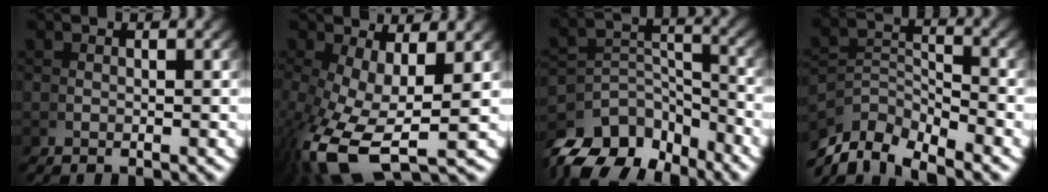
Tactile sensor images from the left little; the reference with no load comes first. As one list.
[{"total": 7.1, "force": [-2.4, 3.1, 5.9], "torque": [-0.152, -0.055, -0.007]}, {"total": 8.3, "force": [-5.1, 4.8, 4.5], "torque": [-0.083, -0.041, -0.069]}, {"total": 7.6, "force": [-4.7, 4.3, 4.2], "torque": [-0.077, -0.049, -0.060]}]